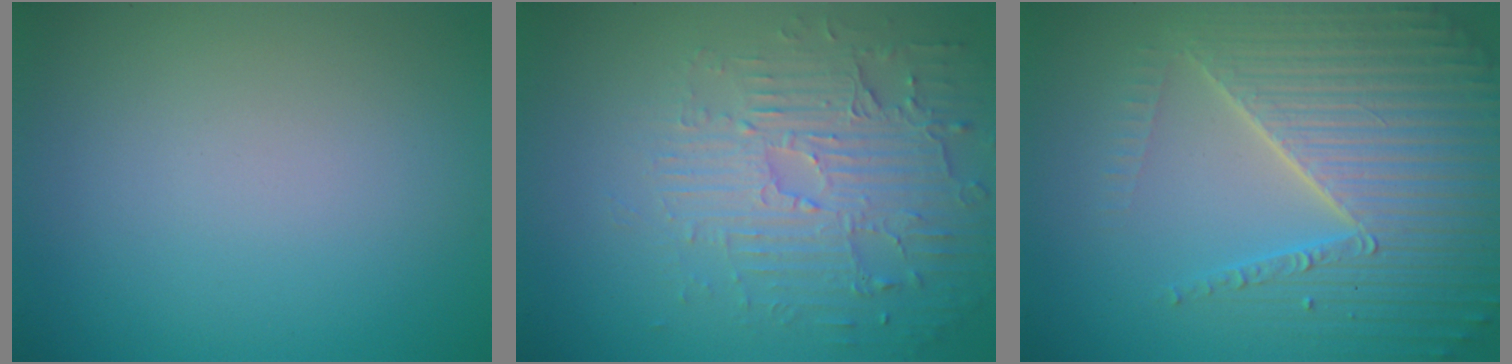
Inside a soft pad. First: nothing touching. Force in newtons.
{"total": 4.1, "press": 3.7, "slide": 1.9}
{"total": 7.1, "press": 6.9, "slide": 1.7}